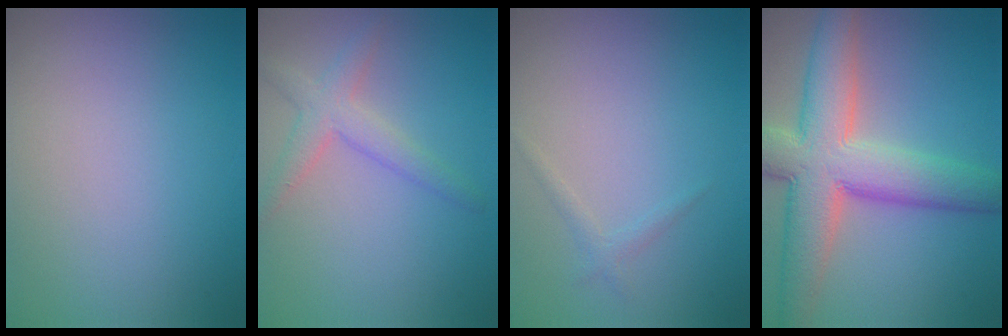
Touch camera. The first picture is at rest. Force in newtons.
{"total": 2.7, "press": 2.7, "slide": 0.1}
{"total": 0.9, "press": 0.9, "slide": 0.1}
{"total": 9.8, "press": 9.8, "slide": 0.5}